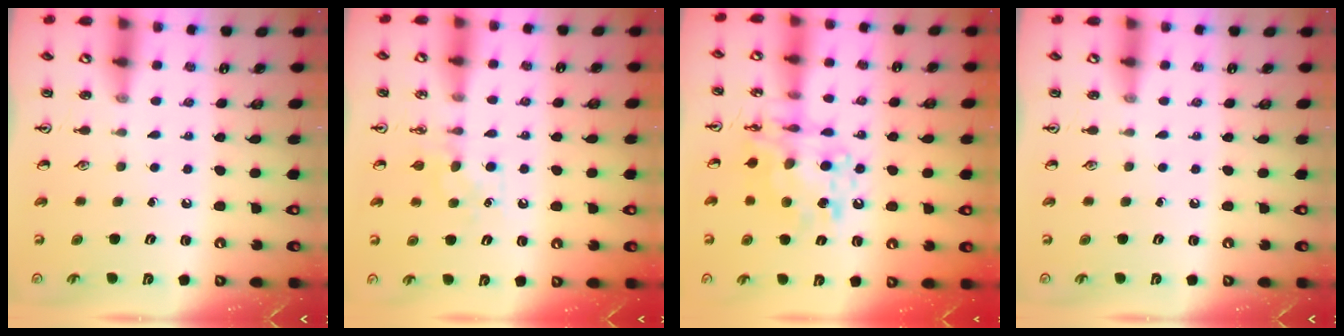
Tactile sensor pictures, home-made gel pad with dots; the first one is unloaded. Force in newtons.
{"total": 5.5, "press": 5.4, "slide": 0.8}
{"total": 12.8, "press": 12.7, "slide": 1.4}
{"total": 0.0}